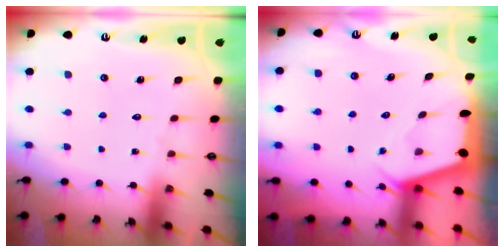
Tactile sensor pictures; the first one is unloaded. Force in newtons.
{"total": 2.4, "press": 2.4, "slide": 0.3}